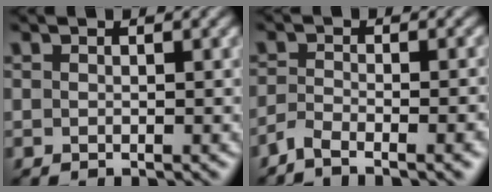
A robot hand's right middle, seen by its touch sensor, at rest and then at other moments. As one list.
[{"total": 4.8, "force": [-3.3, 1.2, 3.3], "torque": [-0.052, -0.008, -0.066]}]